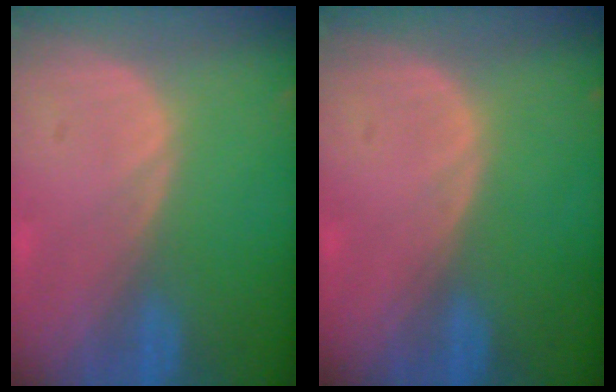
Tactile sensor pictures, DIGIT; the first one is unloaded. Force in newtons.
{"total": 0.0}